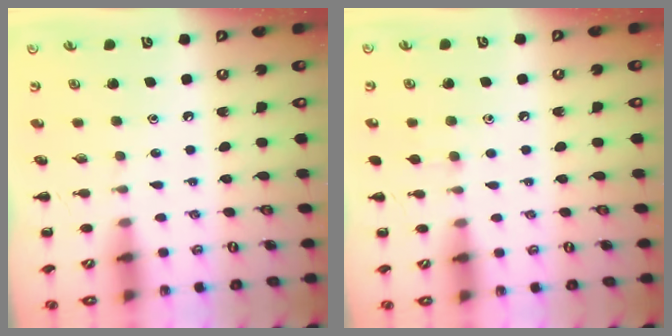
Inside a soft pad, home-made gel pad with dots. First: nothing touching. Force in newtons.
{"total": 4.3, "press": 4.0, "slide": 1.7}